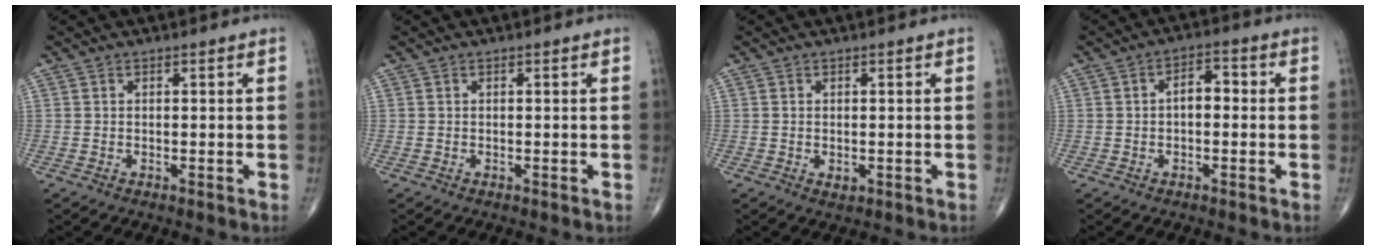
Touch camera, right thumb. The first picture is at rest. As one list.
[{"total": 0.0}, {"total": 1.2, "force": [-0.2, 0.8, 0.9], "torque": [-0.010, -0.003, -0.001]}, {"total": 4.5, "force": [-0.1, 2.6, 3.6], "torque": [-0.045, 0.020, -0.010]}]